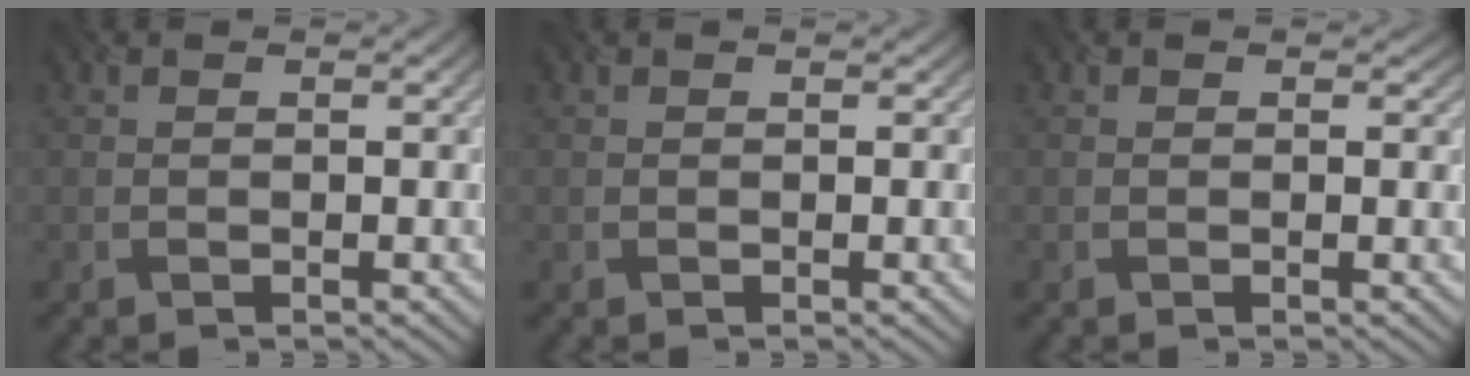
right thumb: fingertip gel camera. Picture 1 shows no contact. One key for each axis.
{"total": 0.0}
{"total": 0.0}